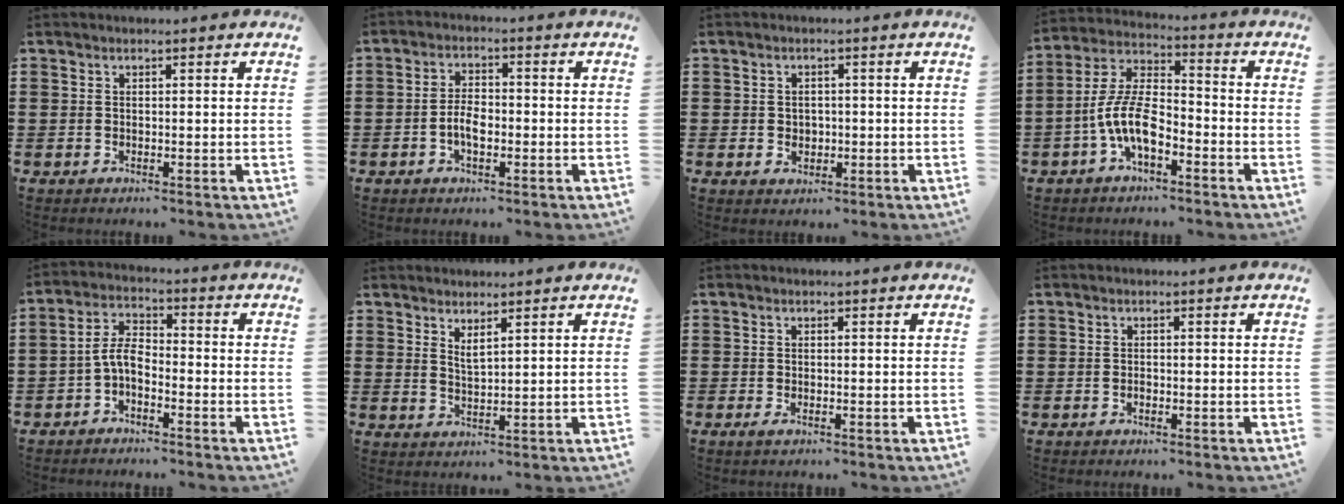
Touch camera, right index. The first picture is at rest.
{"total": 3.8, "force": [-1.1, 1.9, 3.1], "torque": [-0.071, 0.000, -0.024]}
{"total": 1.7, "force": [-0.1, 1.6, 0.6], "torque": [-0.019, 0.004, -0.004]}
{"total": 9.2, "force": [-3.8, 3.9, 7.4], "torque": [-0.181, -0.004, -0.078]}
{"total": 4.8, "force": [-2.1, 2.3, 3.6], "torque": [-0.096, 0.003, -0.050]}
{"total": 1.9, "force": [1.7, 0.2, 0.8], "torque": [-0.018, 0.002, 0.032]}
{"total": 0.6, "force": [-0.2, 0.3, 0.5], "torque": [-0.009, -0.003, -0.003]}
{"total": 0.6, "force": [-0.4, 0.3, 0.4], "torque": [-0.008, -0.003, -0.006]}